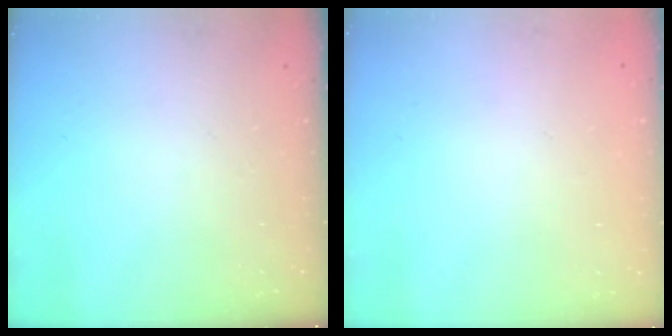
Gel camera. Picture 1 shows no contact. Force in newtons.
{"total": 1.8, "press": 1.8, "slide": 0.2}